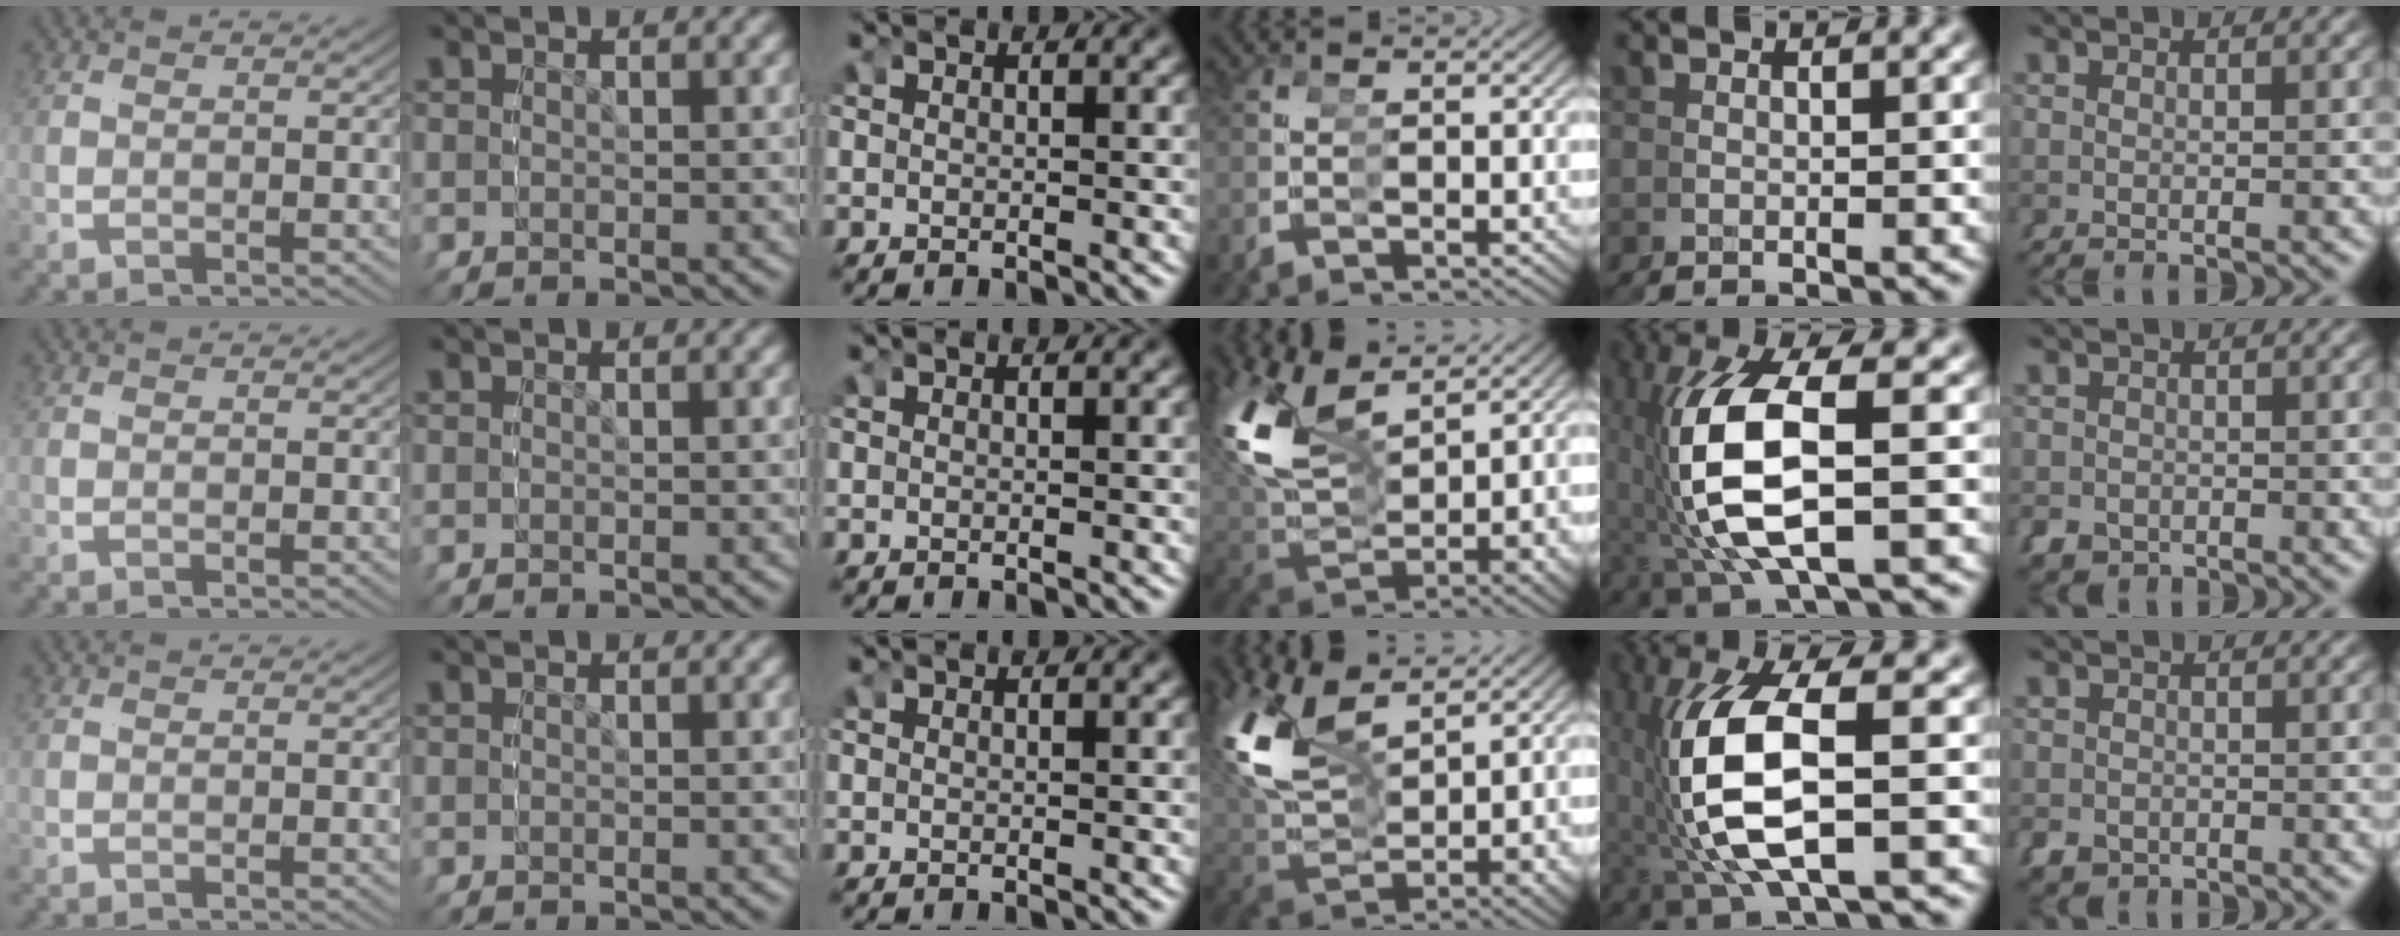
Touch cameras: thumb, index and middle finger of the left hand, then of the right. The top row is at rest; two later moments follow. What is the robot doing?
{"motion": "grasp_and_lifting", "object": "glue stick"}